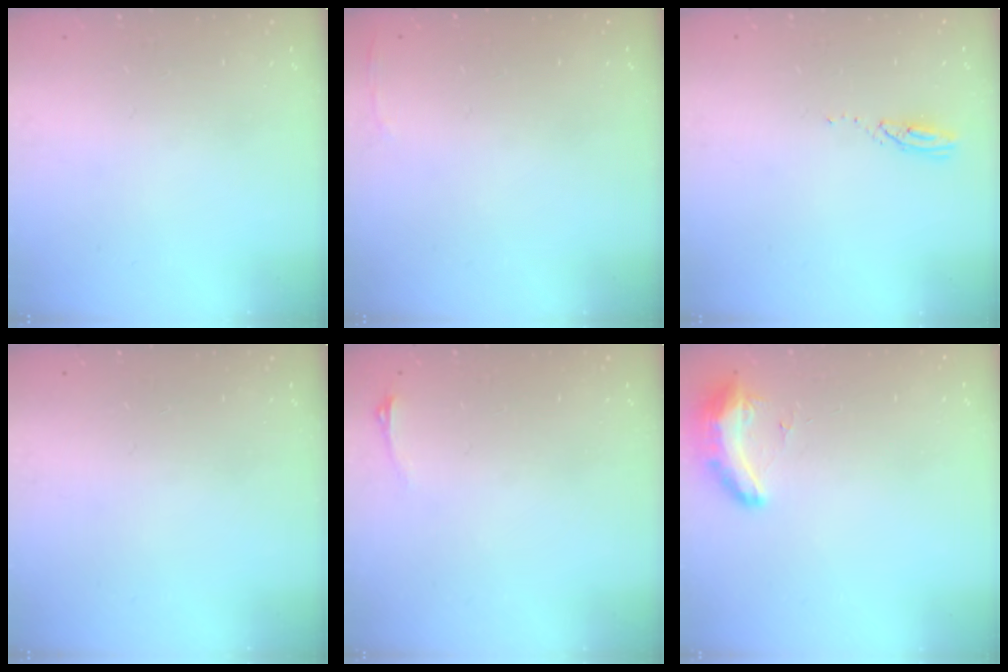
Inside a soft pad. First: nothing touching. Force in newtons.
{"total": 2.8, "press": 2.6, "slide": 0.9}
{"total": 3.0, "press": 3.0, "slide": 0.1}
{"total": 0.0}
{"total": 2.9, "press": 2.6, "slide": 1.5}
{"total": 16.9, "press": 11.4, "slide": 12.5}